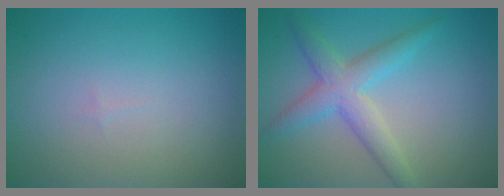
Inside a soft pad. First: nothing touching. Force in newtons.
{"total": 4.0, "press": 4.0, "slide": 0.2}